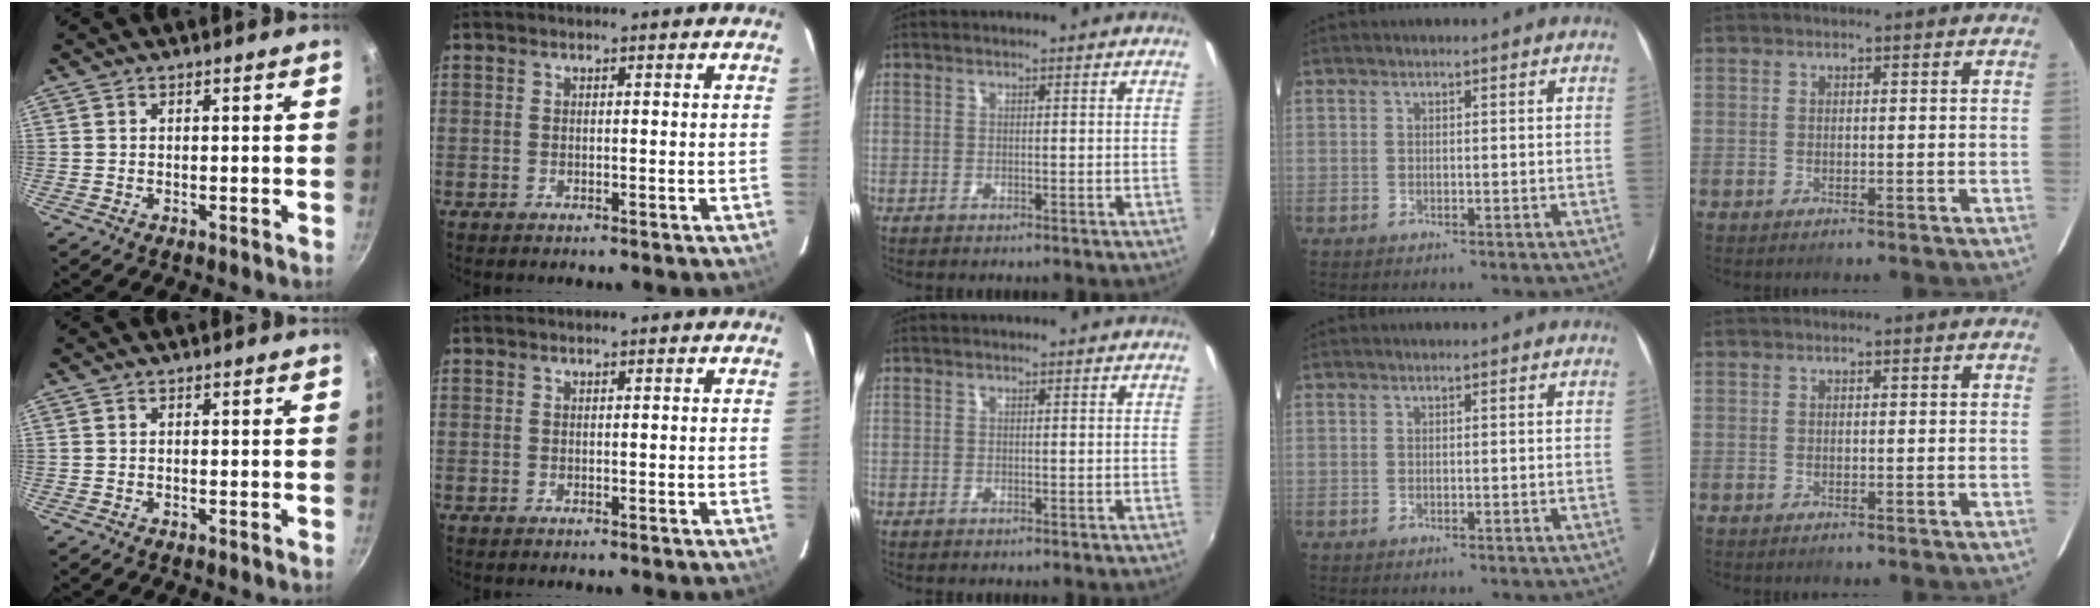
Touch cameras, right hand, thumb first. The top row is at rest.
{}